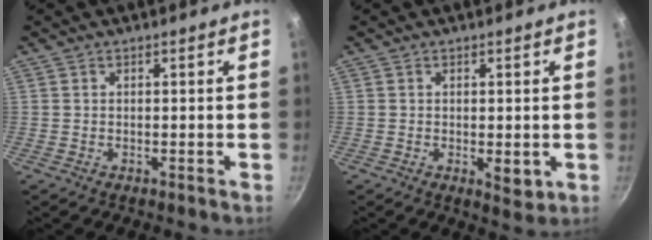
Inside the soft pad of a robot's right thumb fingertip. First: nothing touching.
{"total": 3.2, "force": [-0.3, 1.5, 2.8], "torque": [-0.038, -0.009, 0.000]}